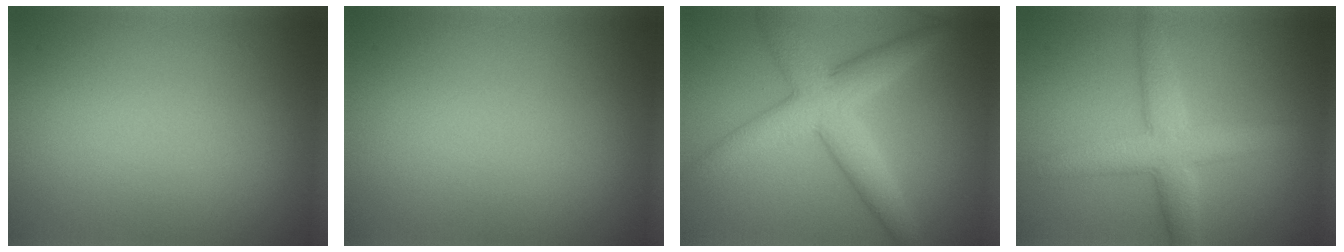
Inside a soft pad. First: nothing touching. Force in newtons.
{"total": 0.0}
{"total": 6.0, "press": 6.0, "slide": 0.1}
{"total": 5.2, "press": 5.2, "slide": 0.3}